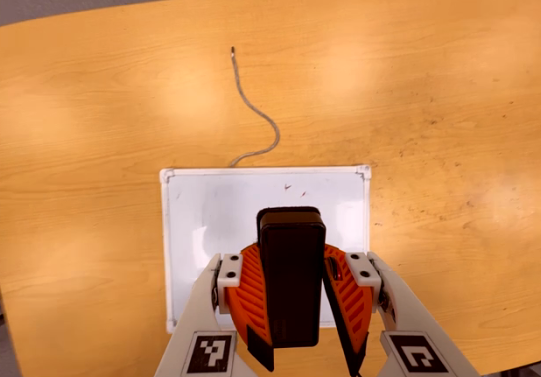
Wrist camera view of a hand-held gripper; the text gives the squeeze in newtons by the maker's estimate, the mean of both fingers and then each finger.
{"total": 9.7, "left": 9.6, "right": 9.8}